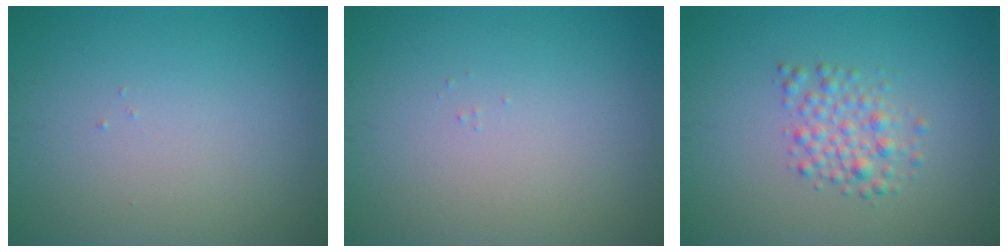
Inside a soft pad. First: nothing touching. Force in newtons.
{"total": 0.0}
{"total": 2.5, "press": 2.5, "slide": 0.0}